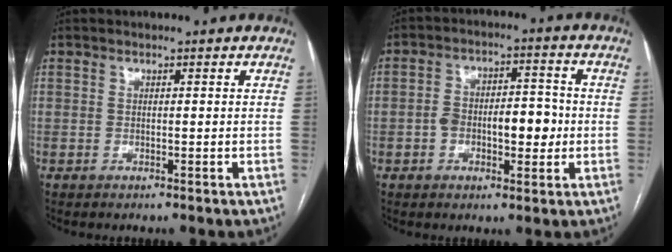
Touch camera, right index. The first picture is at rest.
{"total": 8.6, "force": [-1.3, 4.1, 7.5], "torque": [-0.122, 0.024, -0.016]}